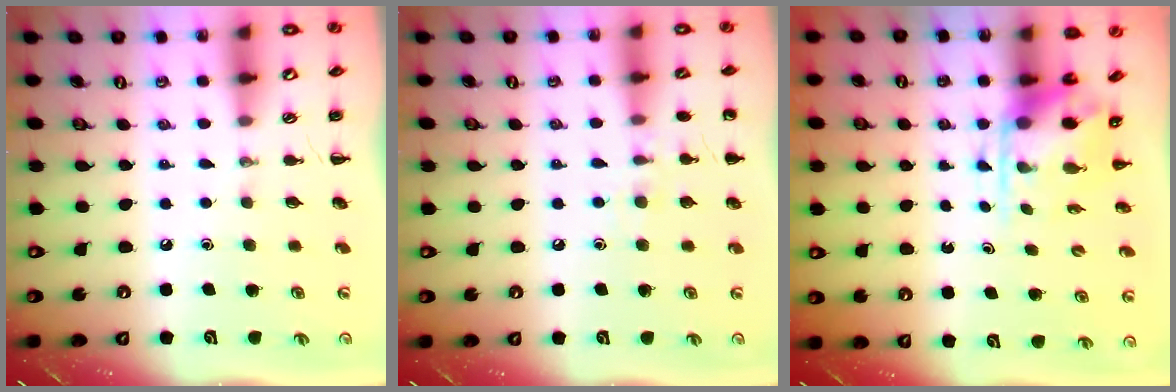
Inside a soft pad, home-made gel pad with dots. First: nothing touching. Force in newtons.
{"total": 7.5, "press": 7.3, "slide": 1.7}
{"total": 3.9, "press": 3.8, "slide": 0.6}